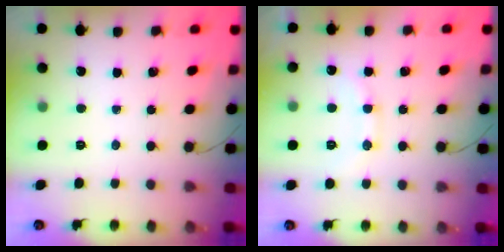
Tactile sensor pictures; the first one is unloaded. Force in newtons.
{"total": 10.3, "press": 10.2, "slide": 1.1}